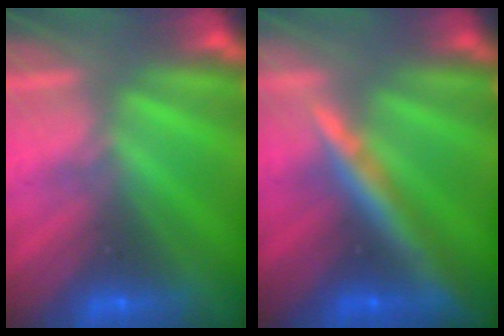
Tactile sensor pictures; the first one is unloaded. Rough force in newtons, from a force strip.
{"total": 7.5}